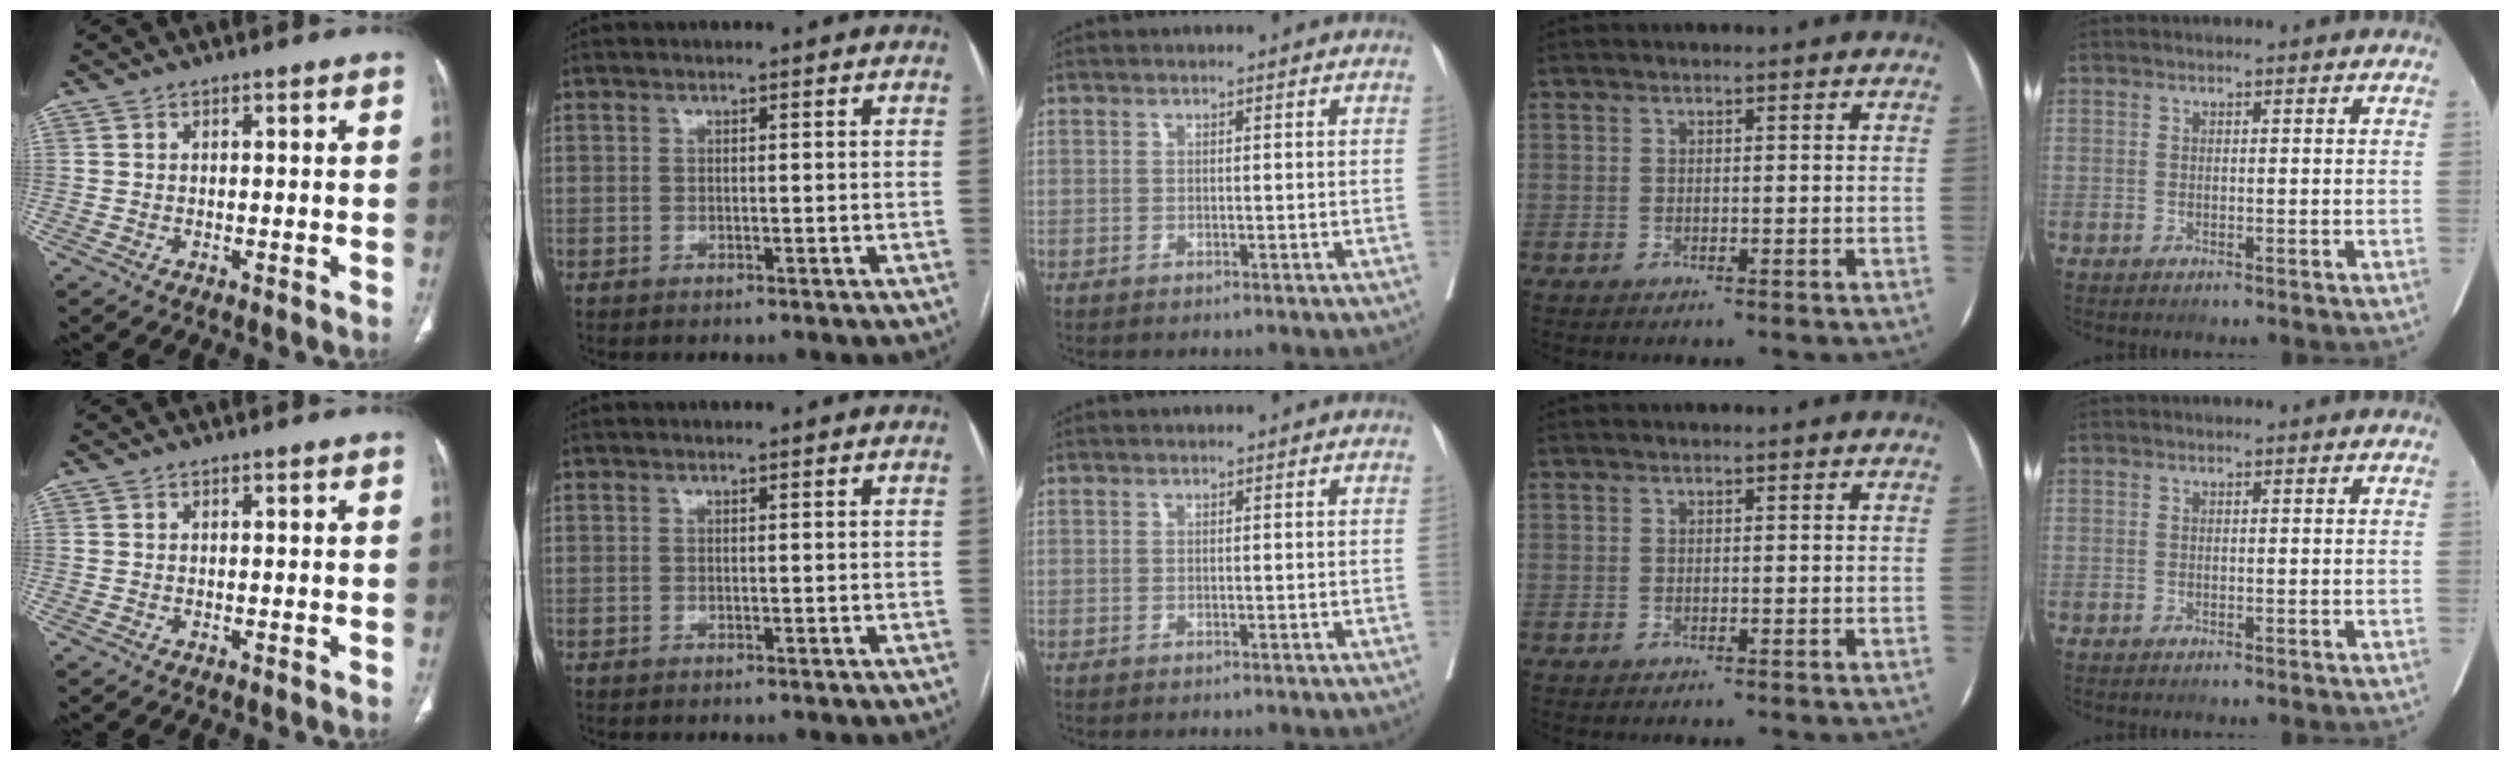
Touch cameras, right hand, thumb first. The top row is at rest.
{}